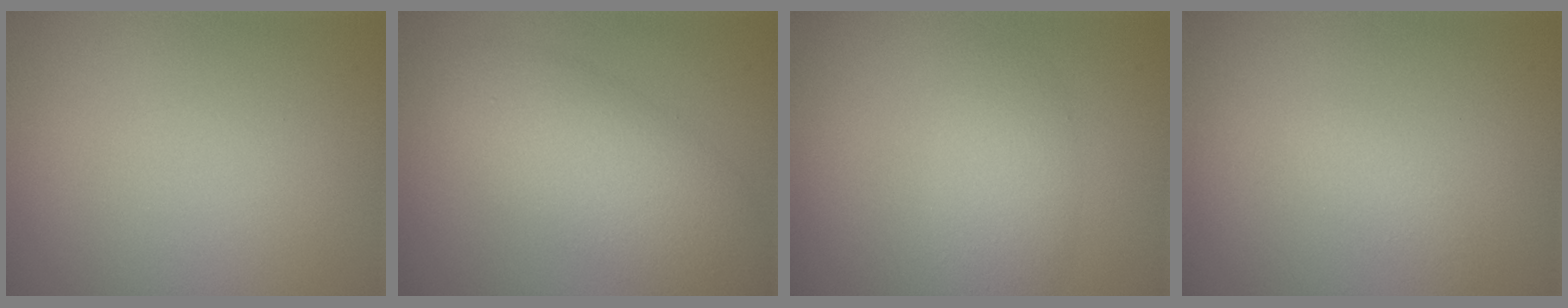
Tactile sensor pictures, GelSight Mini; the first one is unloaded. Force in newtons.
{"total": 6.0, "press": 6.0, "slide": 0.3}
{"total": 2.8, "press": 2.8, "slide": 0.2}
{"total": 1.2, "press": 1.2, "slide": 0.0}